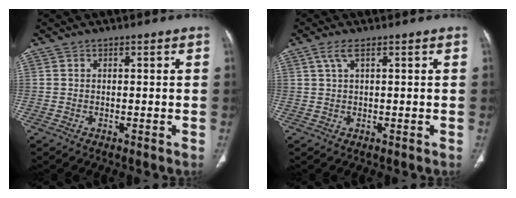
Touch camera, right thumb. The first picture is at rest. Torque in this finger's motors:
{"motor_torque": [-0.06, -0.06, 0.34, -0.34, 0.01]}